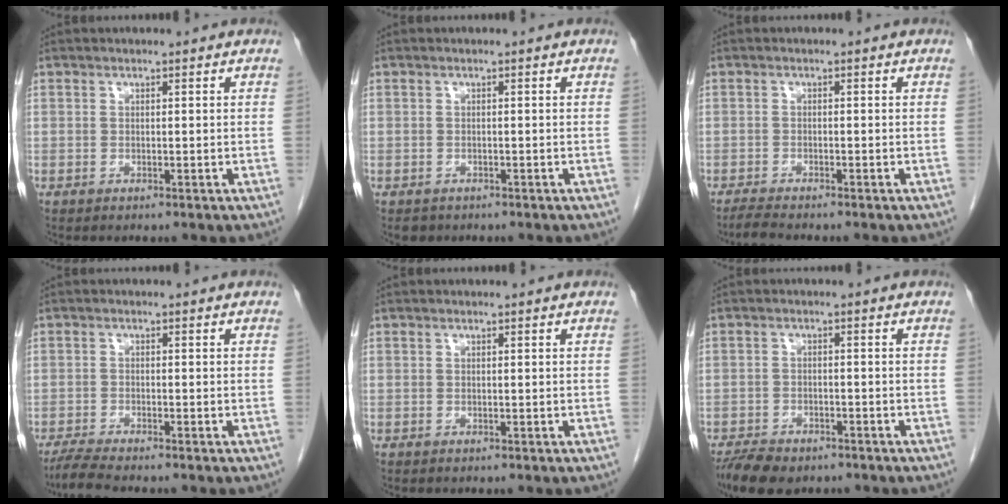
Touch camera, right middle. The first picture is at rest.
{"total": 1.2, "force": [-0.9, 0.8, 0.2], "torque": [-0.013, -0.002, -0.010]}
{"total": 2.6, "force": [-2.3, -0.2, 1.0], "torque": [-0.031, -0.013, -0.042]}
{"total": 3.8, "force": [-3.4, -0.5, 1.7], "torque": [-0.040, -0.018, -0.064]}
{"total": 0.0}
{"total": 7.1, "force": [-5.5, 2.8, 3.3], "torque": [-0.059, -0.009, -0.087]}